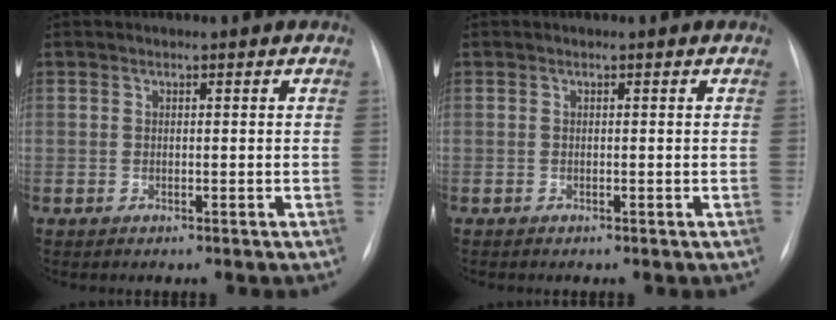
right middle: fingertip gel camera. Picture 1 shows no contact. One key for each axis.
{"total": 0.0}